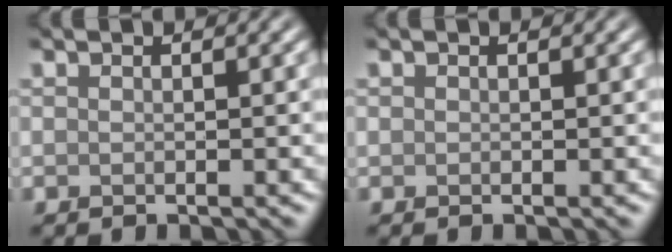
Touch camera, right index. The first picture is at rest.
{"total": 0.0}